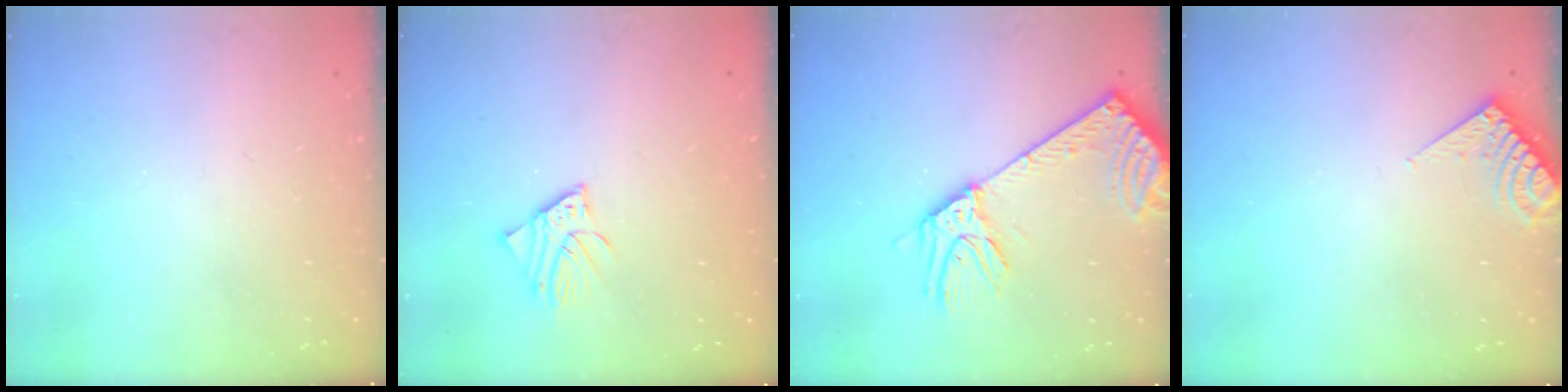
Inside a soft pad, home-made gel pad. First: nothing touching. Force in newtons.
{"total": 3.2, "press": 3.2, "slide": 0.4}
{"total": 10.7, "press": 10.4, "slide": 2.5}
{"total": 5.7, "press": 5.6, "slide": 0.6}